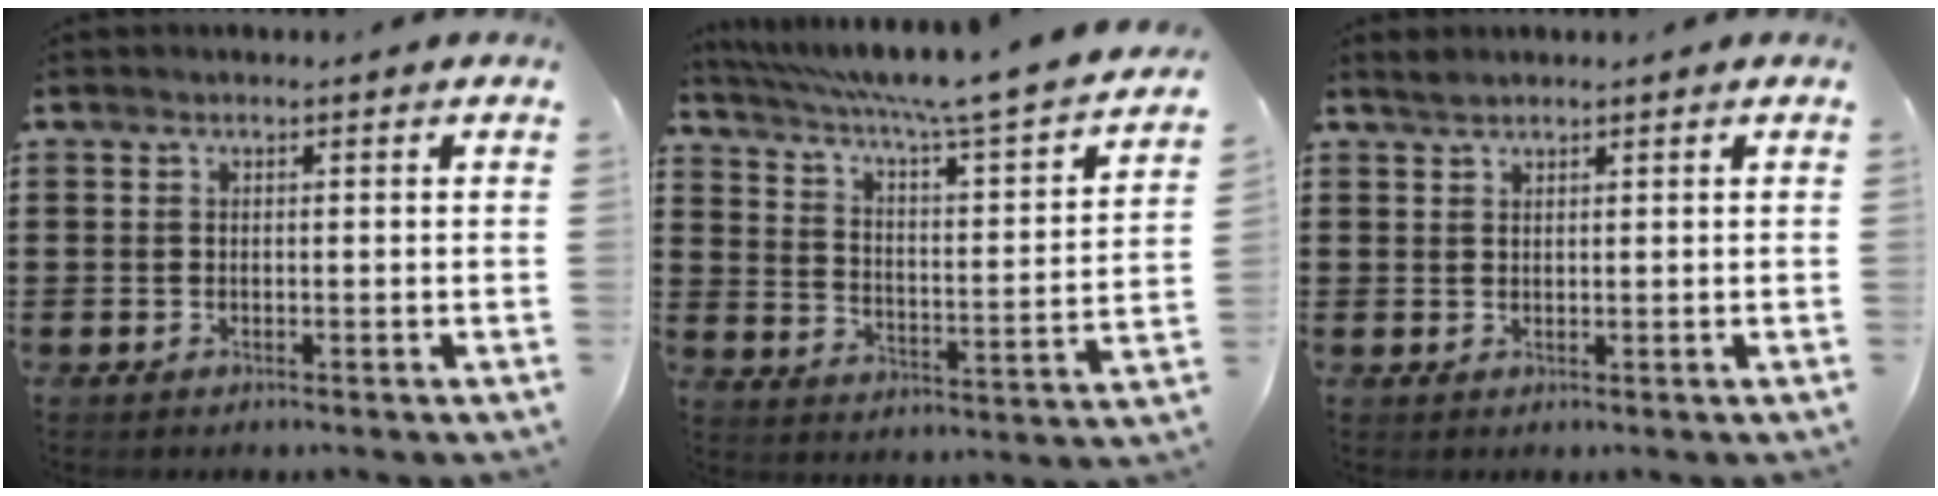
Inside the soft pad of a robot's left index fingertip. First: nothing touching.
{"total": 6.2, "force": [5.0, -0.5, 3.7], "torque": [-0.094, -0.047, 0.074]}
{"total": 1.3, "force": [1.2, 0.6, -0.1], "torque": [-0.002, 0.001, 0.024]}